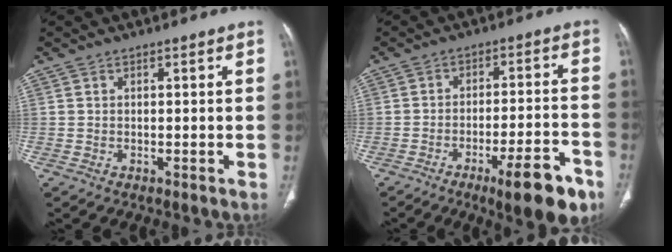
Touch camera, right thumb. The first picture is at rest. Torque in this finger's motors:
{"motor_torque": [1.86, 1.11, 0.33, -0.45, 0.30]}